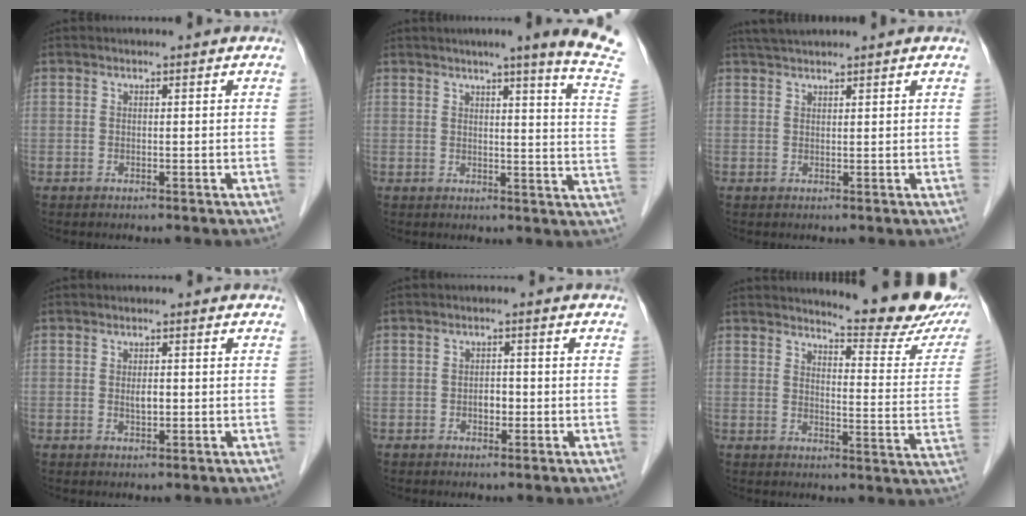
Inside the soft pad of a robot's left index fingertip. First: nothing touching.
{"total": 13.4, "force": [10.8, -1.9, 7.7], "torque": [-0.099, -0.054, 0.106]}
{"total": 3.0, "force": [2.8, -0.2, 1.1], "torque": [-0.018, 0.021, 0.052]}
{"total": 1.7, "force": [-0.1, 0.7, 1.5], "torque": [-0.028, 0.000, 0.000]}
{"total": 1.9, "force": [-0.6, 1.2, 1.4], "torque": [-0.019, 0.005, -0.009]}
{"total": 14.8, "force": [13.4, 1.5, 6.0], "torque": [-0.070, -0.066, 0.145]}